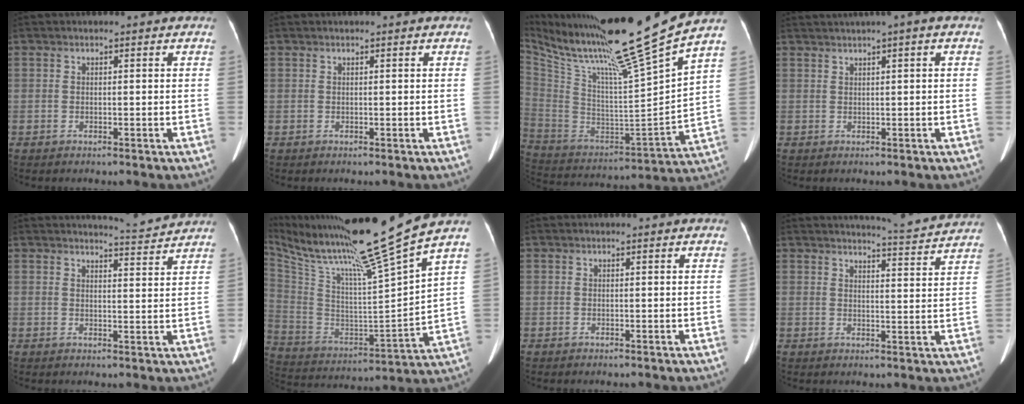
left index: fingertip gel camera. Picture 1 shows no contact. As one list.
[{"total": 0.0}, {"total": 26.6, "force": [20.9, -1.9, 16.4], "torque": [-0.299, -0.051, 0.354]}, {"total": 3.7, "force": [2.2, -0.4, 2.9], "torque": [-0.052, 0.023, 0.041]}, {"total": 4.5, "force": [4.4, -0.9, -0.2], "torque": [-0.011, -0.013, 0.059]}, {"total": 23.9, "force": [18.8, -2.0, 14.7], "torque": [-0.269, -0.041, 0.322]}, {"total": 0.0}, {"total": 7.8, "force": [7.7, -0.7, 1.1], "torque": [-0.032, -0.010, 0.093]}]